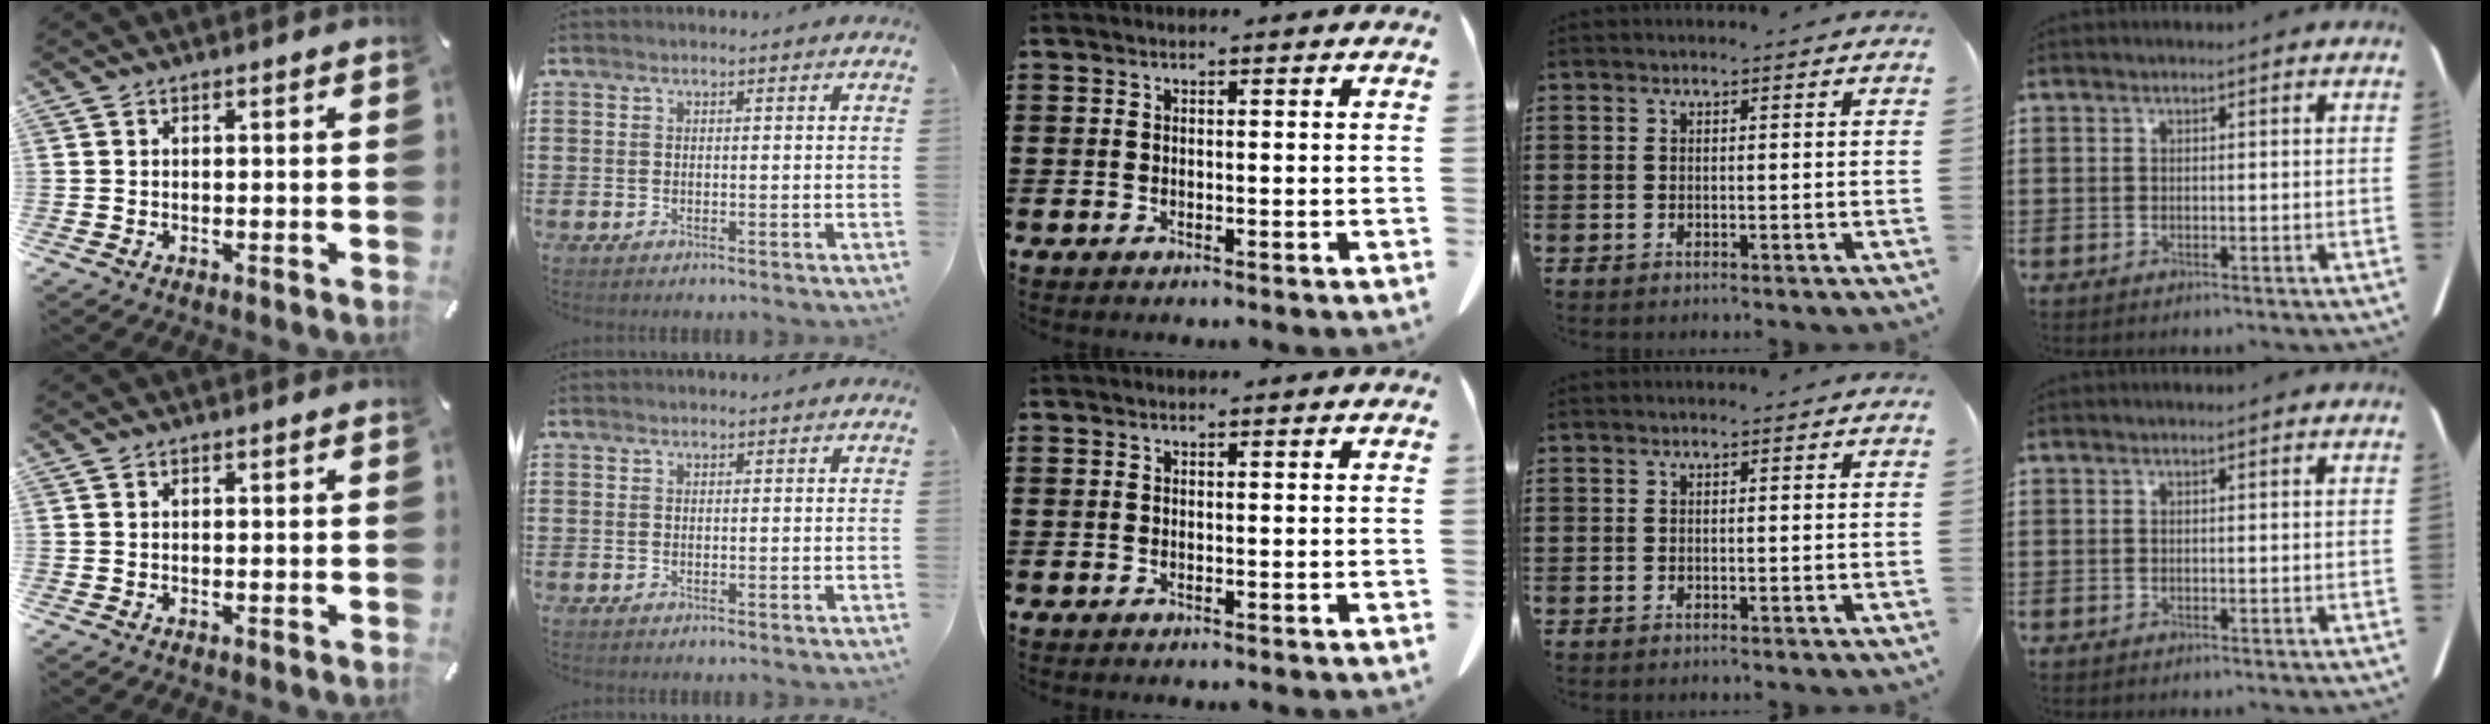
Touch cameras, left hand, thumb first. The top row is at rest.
{}